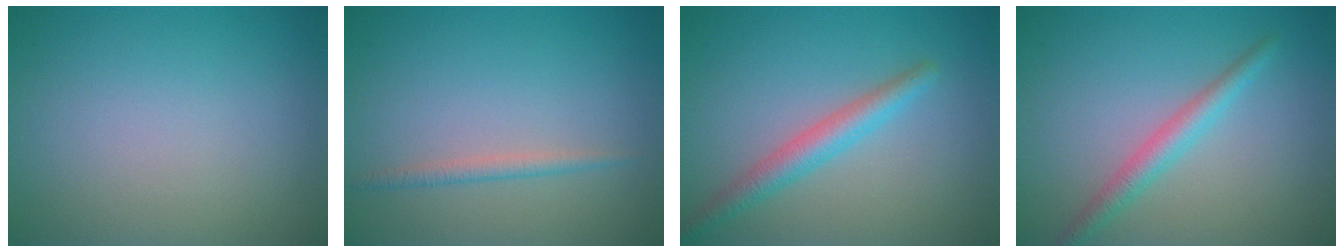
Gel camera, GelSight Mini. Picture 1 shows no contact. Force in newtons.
{"total": 1.2, "press": 1.2, "slide": 0.1}
{"total": 2.9, "press": 2.9, "slide": 0.1}
{"total": 2.5, "press": 2.5, "slide": 0.0}